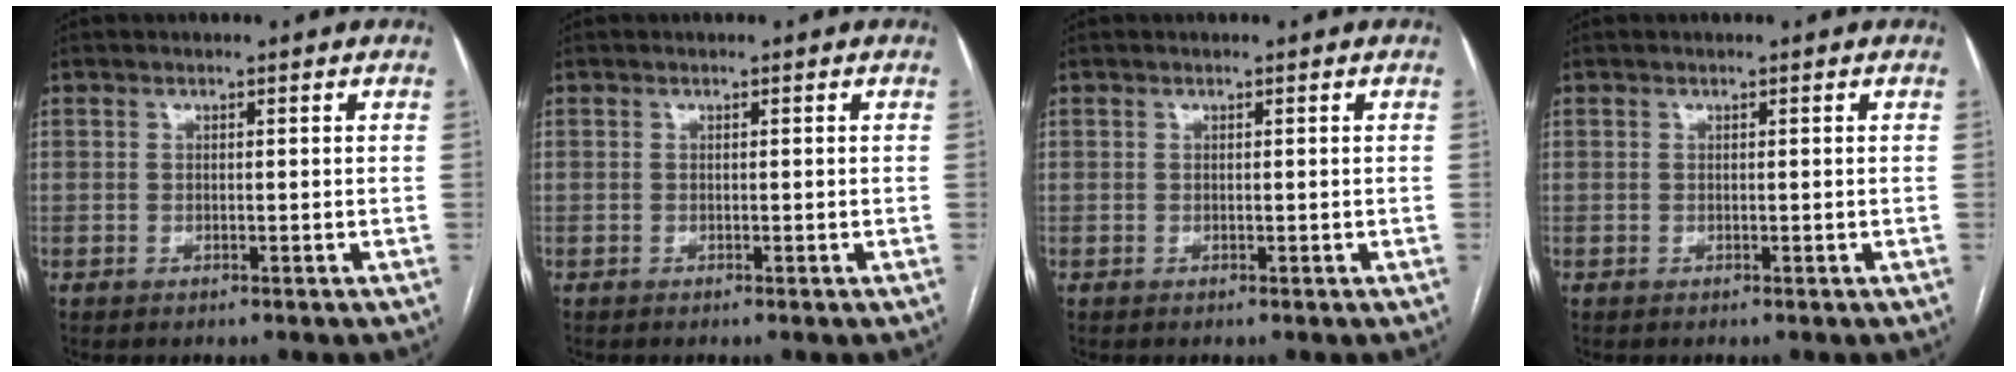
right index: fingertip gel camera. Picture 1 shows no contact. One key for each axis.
{"total": 0.0}
{"total": 0.0}
{"total": 0.0}